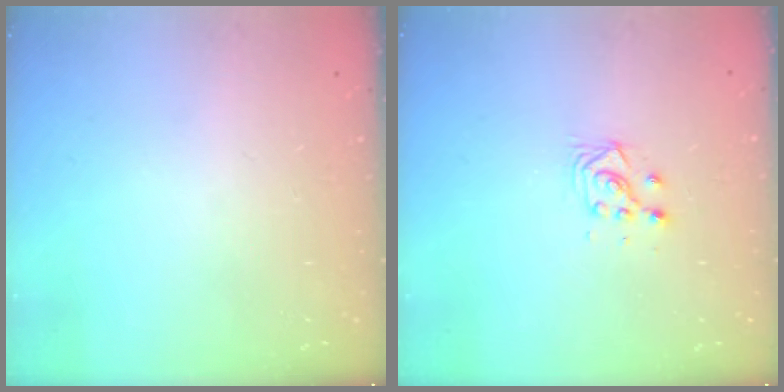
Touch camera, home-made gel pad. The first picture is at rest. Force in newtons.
{"total": 3.5, "press": 3.4, "slide": 0.9}